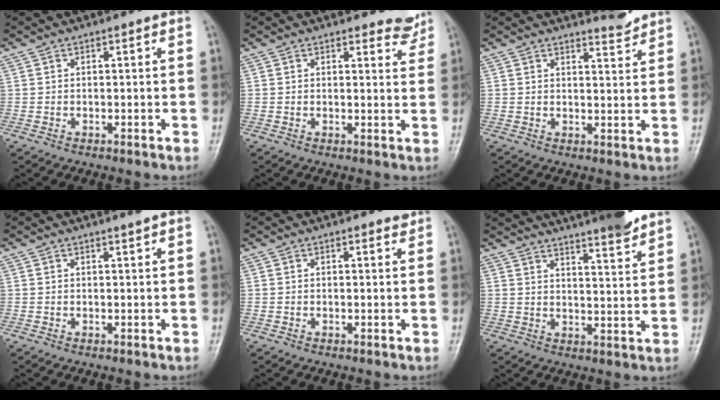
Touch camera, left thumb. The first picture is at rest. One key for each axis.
{"total": 3.3, "fx": 3.1, "fy": 1.1, "fz": 0.1, "tx": 0.022, "ty": -0.028, "tz": 0.024}
{"total": 2.8, "fx": 2.8, "fy": 0.0, "fz": 0.2, "tx": 0.003, "ty": -0.034, "tz": 0.044}
{"total": 1.2, "fx": 0.9, "fy": -0.1, "fz": 0.7, "tx": -0.009, "ty": -0.005, "tz": 0.014}
{"total": 0.9, "fx": 0.7, "fy": 0.3, "fz": 0.3, "tx": -0.003, "ty": -0.005, "tz": 0.010}
{"total": 13.6, "fx": 11.8, "fy": 1.6, "fz": 6.7, "tx": -0.083, "ty": -0.056, "tz": 0.161}